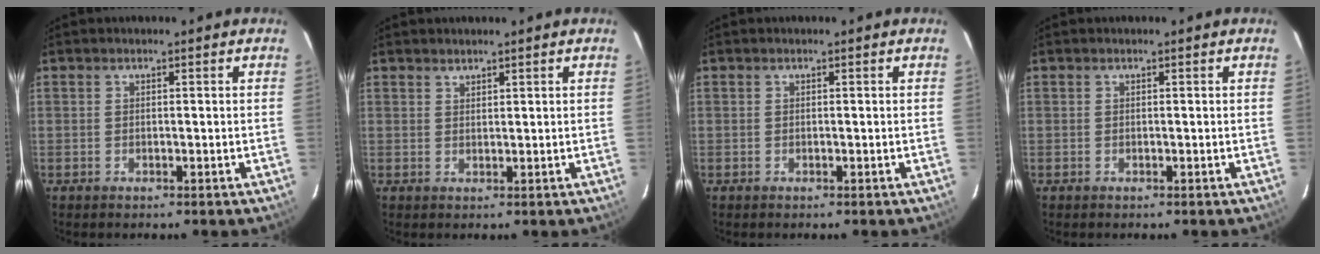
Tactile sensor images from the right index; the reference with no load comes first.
{"total": 1.0, "force": [1.0, 0.4, 0.1], "torque": [-0.002, 0.002, 0.019]}
{"total": 0.0}
{"total": 0.0}